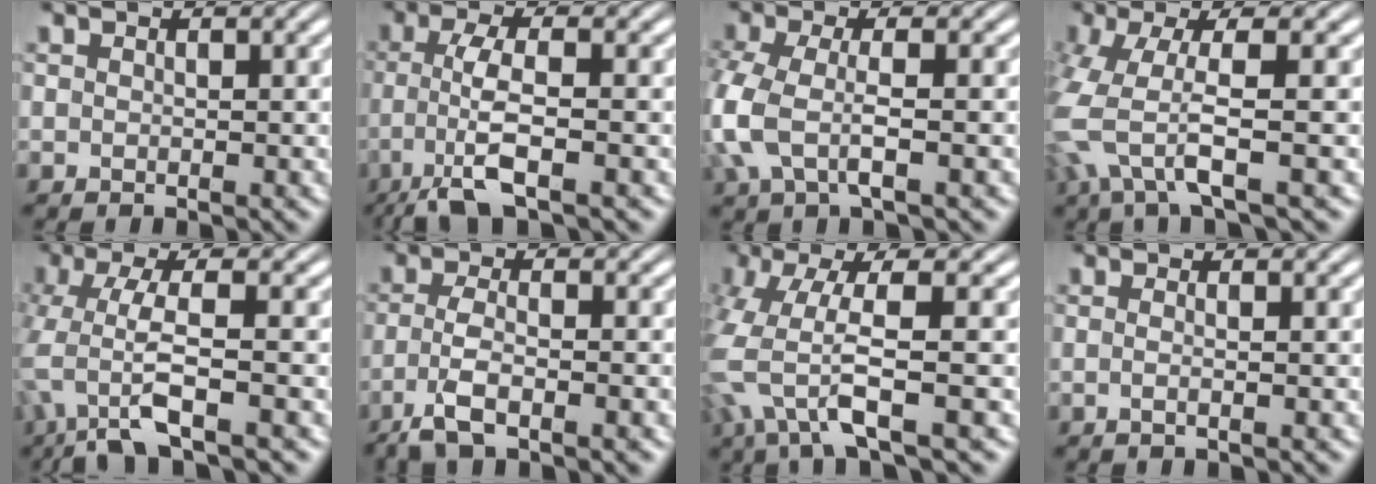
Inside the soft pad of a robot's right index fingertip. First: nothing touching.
{"total": 5.4, "force": [-2.1, 1.5, 4.7], "torque": [-0.106, -0.021, -0.026]}
{"total": 5.7, "force": [-0.9, 3.9, 4.1], "torque": [-0.127, -0.027, -0.008]}
{"total": 5.9, "force": [0.0, 2.7, 5.3], "torque": [-0.137, -0.018, 0.005]}
{"total": 6.4, "force": [-1.4, 3.3, 5.3], "torque": [-0.139, -0.026, -0.013]}
{"total": 3.9, "force": [-2.4, 0.8, 3.0], "torque": [-0.065, -0.012, -0.034]}
{"total": 5.6, "force": [-1.0, 2.4, 5.0], "torque": [-0.138, -0.032, -0.002]}
{"total": 1.2, "force": [-0.7, -0.3, 0.9], "torque": [-0.020, -0.005, -0.013]}